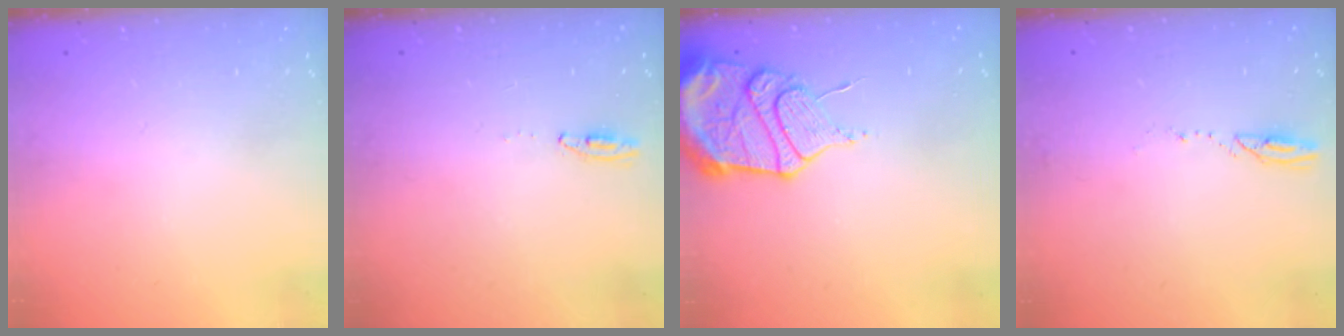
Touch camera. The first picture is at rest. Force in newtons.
{"total": 3.0, "press": 2.8, "slide": 1.2}
{"total": 13.5, "press": 13.4, "slide": 1.0}
{"total": 2.6, "press": 2.6, "slide": 0.3}